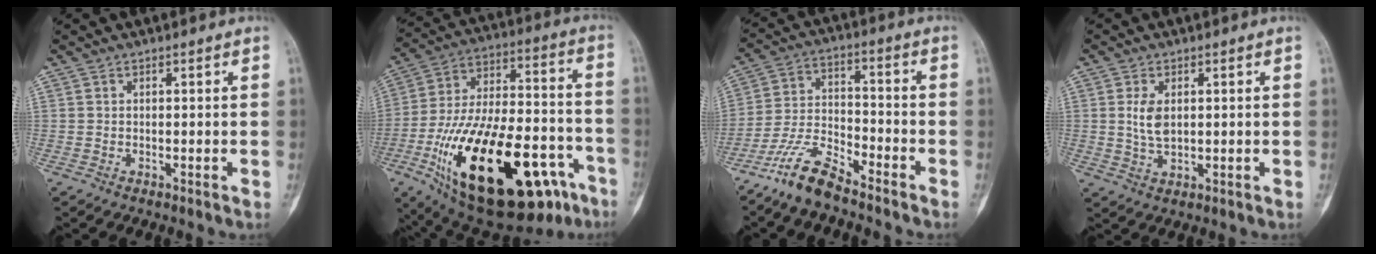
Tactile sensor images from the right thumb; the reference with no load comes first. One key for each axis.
{"total": 35.8, "fx": -15.4, "fy": 15.5, "fz": 28.4, "tx": -0.480, "ty": 0.045, "tz": -0.234}
{"total": 9.7, "fx": -7.9, "fy": 2.5, "fz": 5.0, "tx": -0.104, "ty": 0.052, "tz": -0.161}
{"total": 4.6, "fx": 0.7, "fy": 2.6, "fz": 3.7, "tx": -0.075, "ty": -0.006, "tz": 0.020}